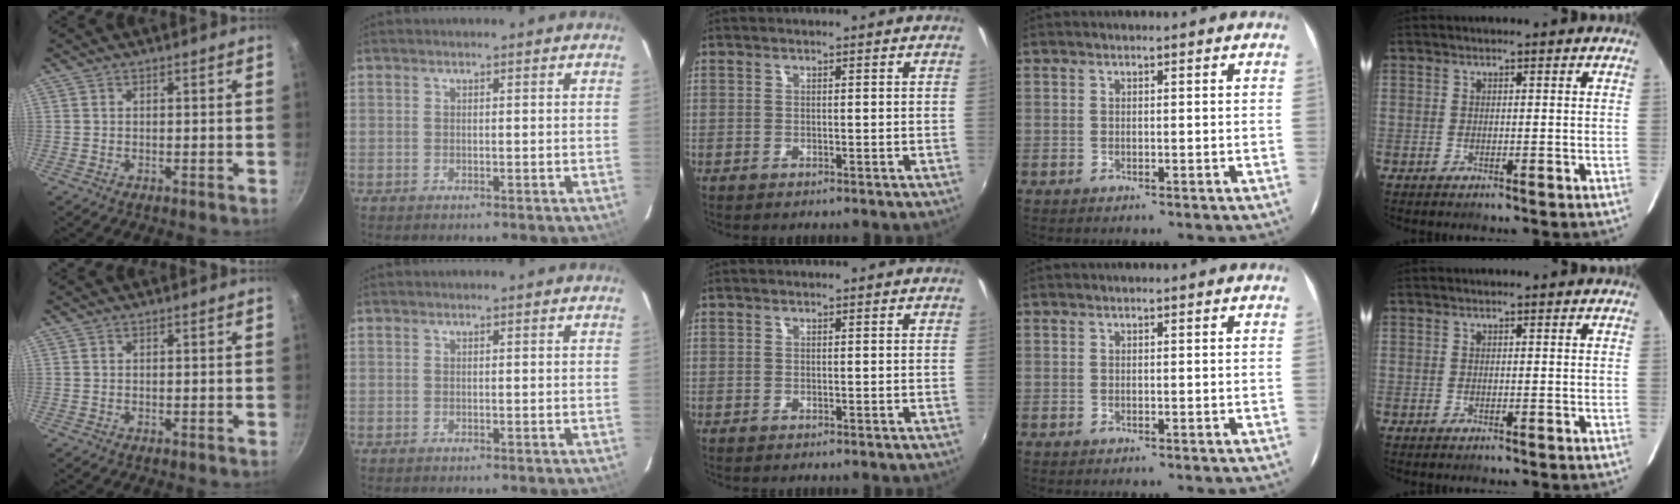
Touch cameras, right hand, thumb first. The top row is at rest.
{}